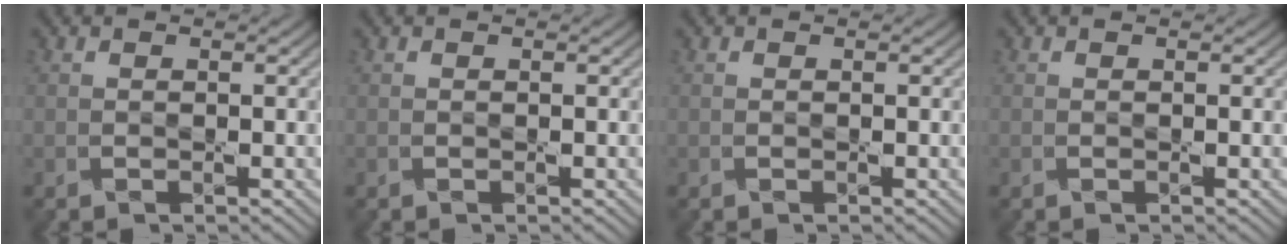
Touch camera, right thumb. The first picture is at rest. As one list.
[{"total": 0.0}, {"total": 0.0}, {"total": 0.0}]